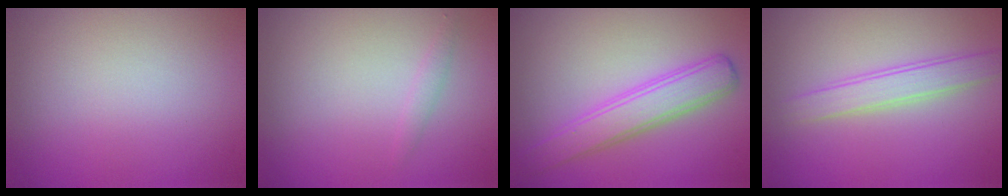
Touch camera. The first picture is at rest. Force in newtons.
{"total": 0.8, "press": 0.8, "slide": 0.1}
{"total": 3.9, "press": 3.9, "slide": 0.2}
{"total": 2.6, "press": 2.6, "slide": 0.0}